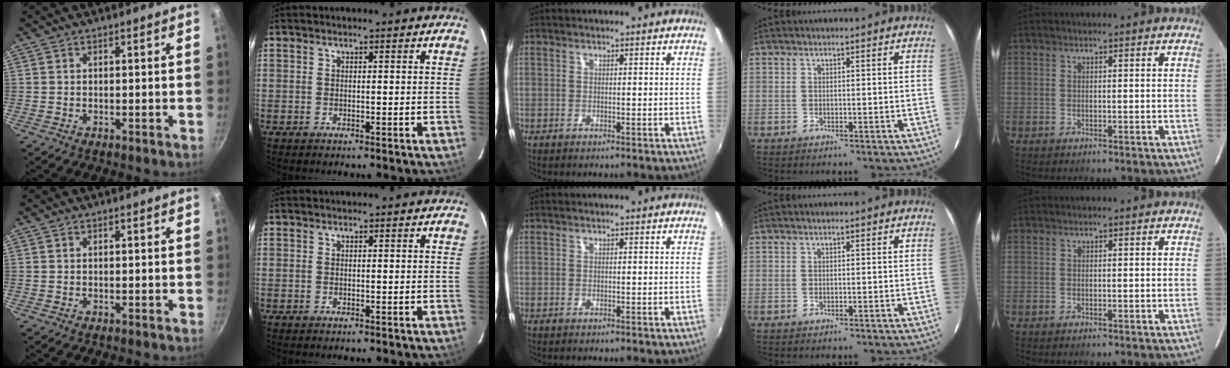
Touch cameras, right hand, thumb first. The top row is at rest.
{}